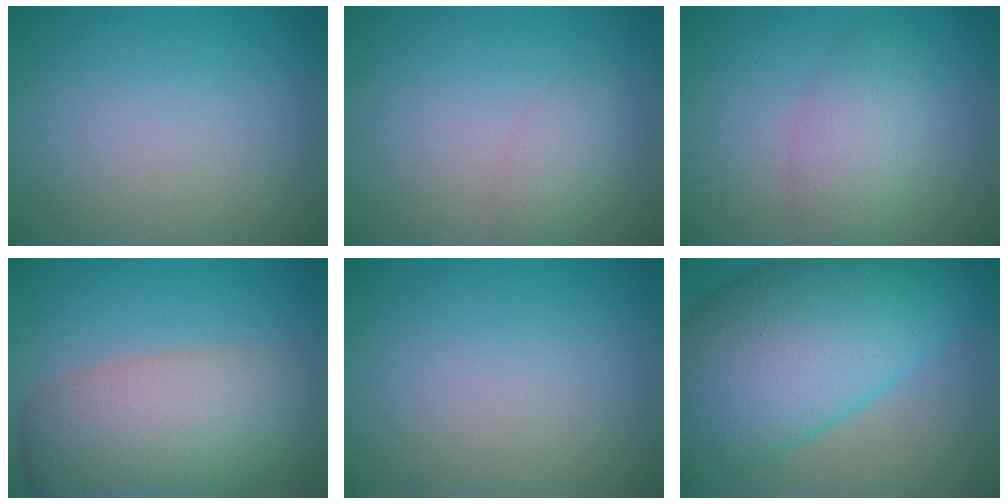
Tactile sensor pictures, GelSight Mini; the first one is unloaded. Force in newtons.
{"total": 1.7, "press": 1.7, "slide": 0.0}
{"total": 3.5, "press": 3.5, "slide": 0.1}
{"total": 9.2, "press": 9.2, "slide": 0.5}
{"total": 0.0}
{"total": 15.1, "press": 15.1, "slide": 0.4}